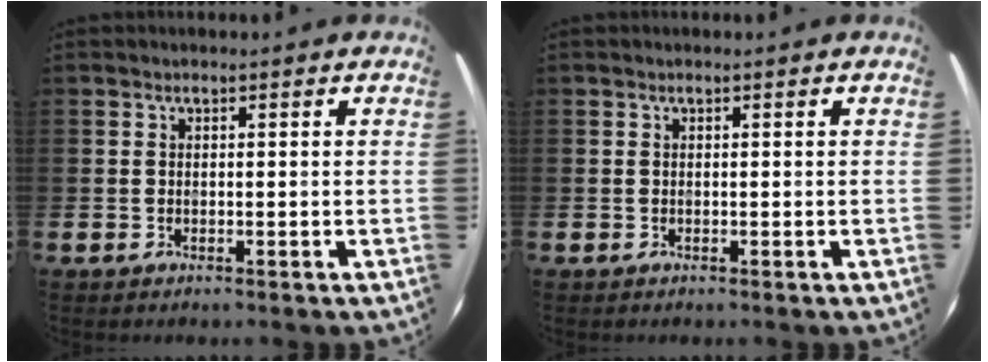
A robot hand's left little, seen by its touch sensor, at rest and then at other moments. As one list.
[{"total": 0.0}]